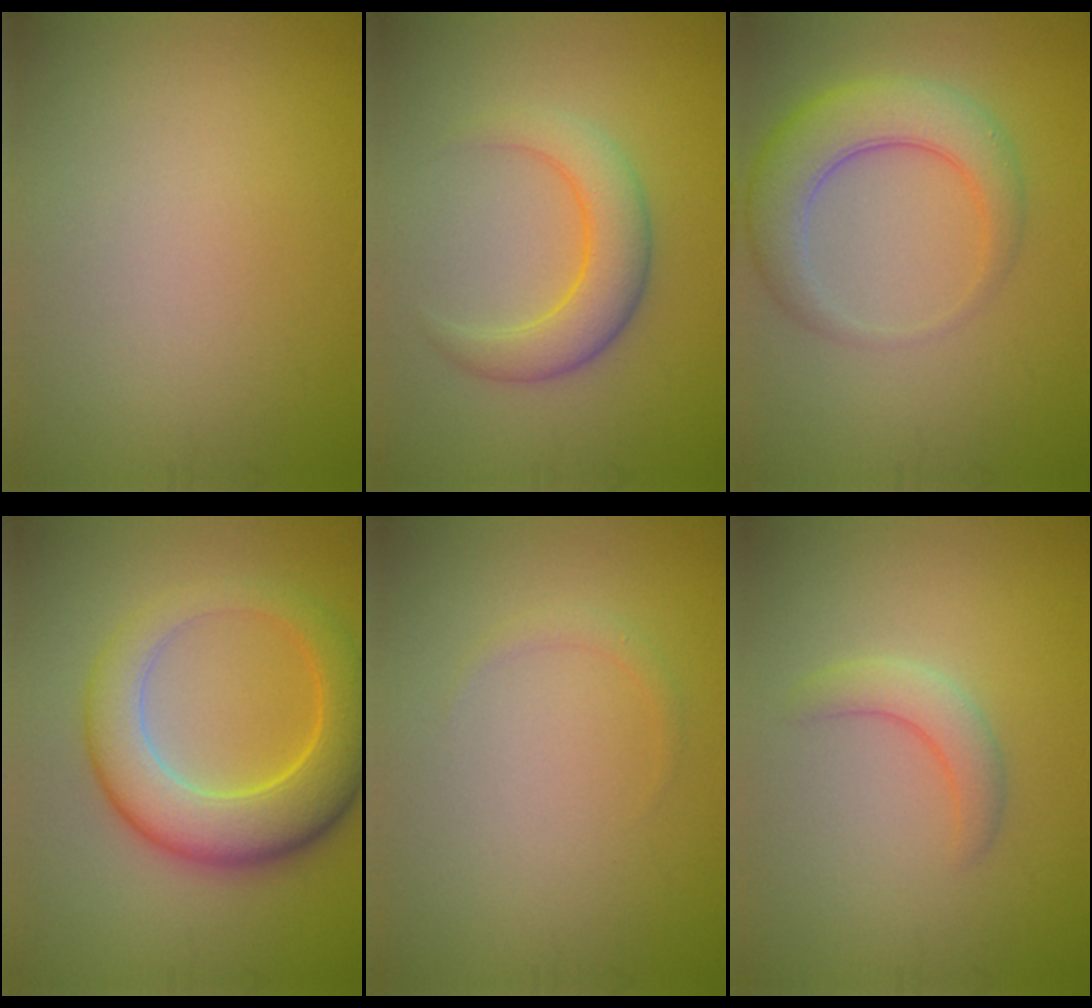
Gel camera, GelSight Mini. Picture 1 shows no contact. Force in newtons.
{"total": 4.3, "press": 4.3, "slide": 0.2}
{"total": 5.6, "press": 5.6, "slide": 0.3}
{"total": 8.0, "press": 8.0, "slide": 0.1}
{"total": 0.8, "press": 0.8, "slide": 0.0}
{"total": 2.4, "press": 2.4, "slide": 0.3}